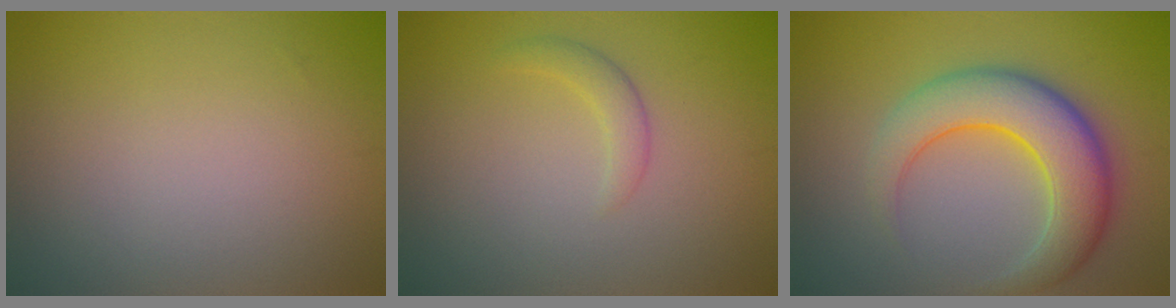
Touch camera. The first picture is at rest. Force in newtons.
{"total": 1.5, "press": 1.5, "slide": 0.1}
{"total": 7.1, "press": 7.1, "slide": 0.2}